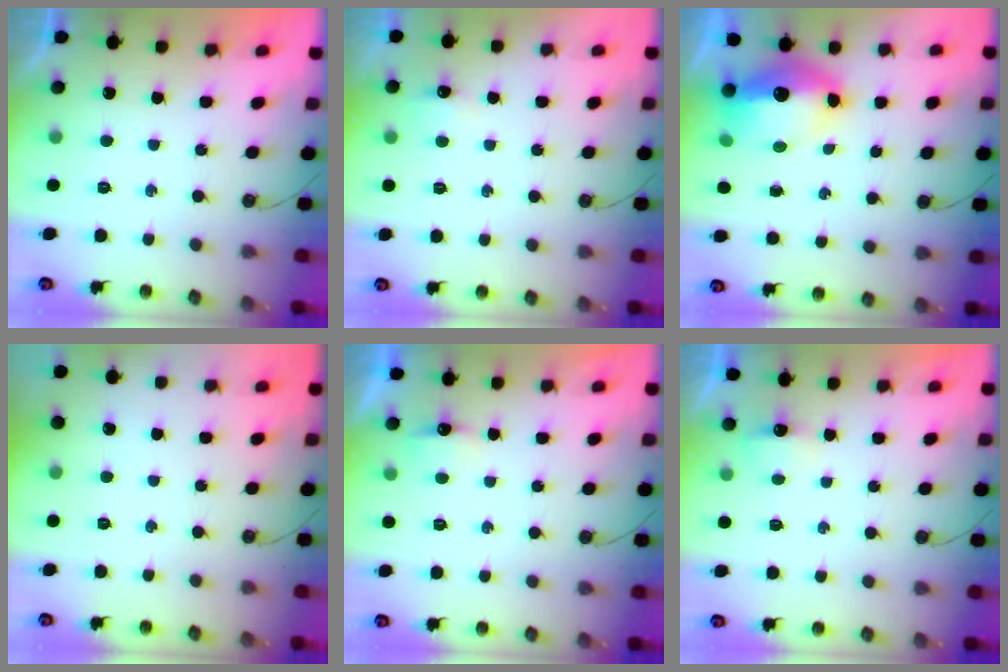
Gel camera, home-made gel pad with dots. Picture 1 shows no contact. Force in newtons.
{"total": 4.6, "press": 4.5, "slide": 0.7}
{"total": 11.5, "press": 11.4, "slide": 1.5}
{"total": 0.0}
{"total": 3.8, "press": 3.7, "slide": 0.7}
{"total": 2.9, "press": 2.9, "slide": 0.3}